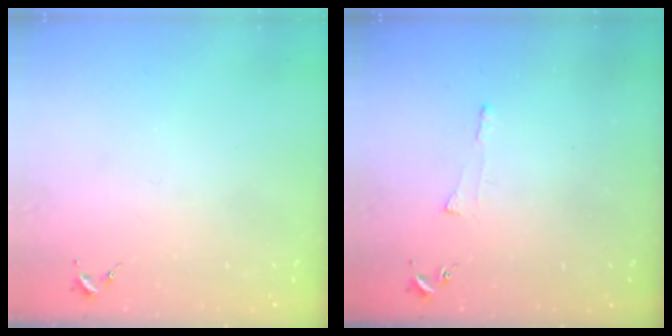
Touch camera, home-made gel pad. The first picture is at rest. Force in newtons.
{"total": 3.0, "press": 2.9, "slide": 0.5}